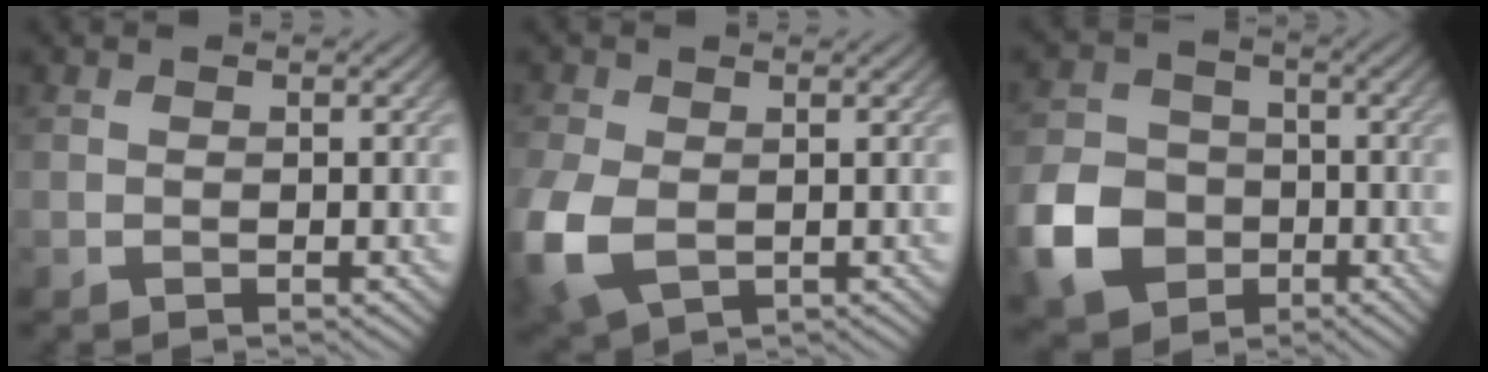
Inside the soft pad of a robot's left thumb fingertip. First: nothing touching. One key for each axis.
{"total": 8.1, "fx": -1.6, "fy": 5.5, "fz": 5.8, "tx": -0.185, "ty": -0.023, "tz": -0.026}
{"total": 9.7, "fx": -3.7, "fy": 7.6, "fz": 4.6, "tx": -0.123, "ty": -0.018, "tz": -0.086}